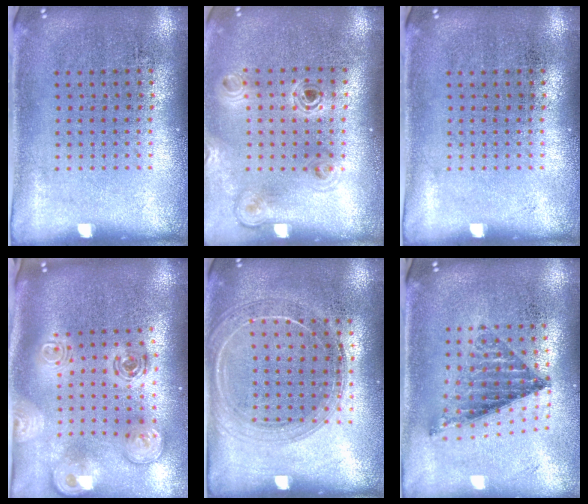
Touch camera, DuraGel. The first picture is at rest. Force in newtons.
{"total": 1.1, "press": 1.1, "slide": 0.1}
{"total": 0.0}
{"total": 2.6, "press": 1.8, "slide": 1.8}
{"total": 1.6, "press": 1.6, "slide": 0.4}
{"total": 0.9, "press": 0.9, "slide": 0.2}